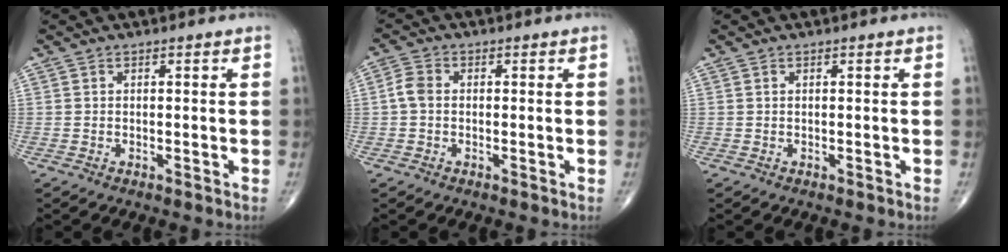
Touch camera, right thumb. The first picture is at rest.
{"total": 3.0, "force": [-0.2, 2.2, 2.0], "torque": [-0.042, 0.008, -0.010]}
{"total": 0.0}